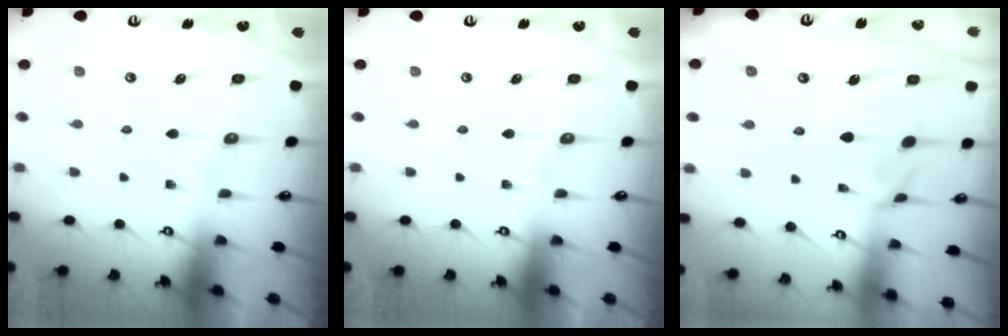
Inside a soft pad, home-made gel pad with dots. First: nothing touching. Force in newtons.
{"total": 0.0}
{"total": 2.7, "press": 2.6, "slide": 0.5}